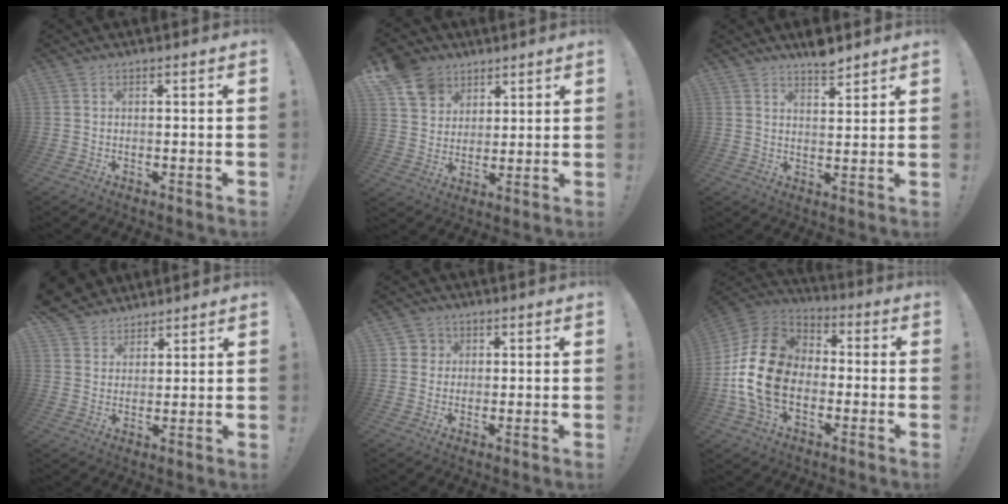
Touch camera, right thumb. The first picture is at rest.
{"total": 11.7, "force": [6.7, 8.9, 3.4], "torque": [-0.055, -0.042, 0.134]}
{"total": 5.1, "force": [4.6, 1.3, 1.9], "torque": [-0.010, -0.035, 0.077]}
{"total": 7.0, "force": [5.5, 4.2, 0.6], "torque": [-0.025, -0.039, 0.111]}
{"total": 3.8, "force": [1.1, 3.6, 0.6], "torque": [-0.007, 0.001, 0.020]}
{"total": 19.7, "force": [-2.5, 14.3, 13.3], "torque": [-0.255, 0.034, -0.036]}